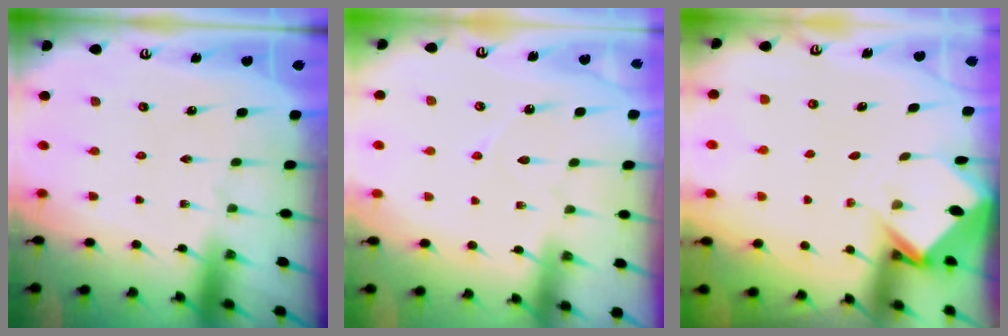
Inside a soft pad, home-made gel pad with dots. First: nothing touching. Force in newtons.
{"total": 4.0, "press": 3.9, "slide": 0.5}
{"total": 3.8, "press": 3.8, "slide": 0.3}